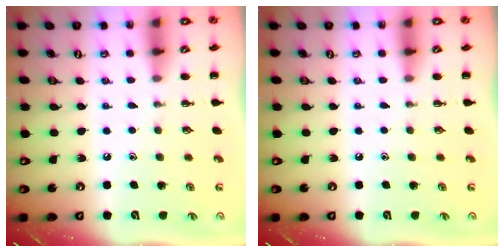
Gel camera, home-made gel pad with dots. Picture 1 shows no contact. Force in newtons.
{"total": 0.0}